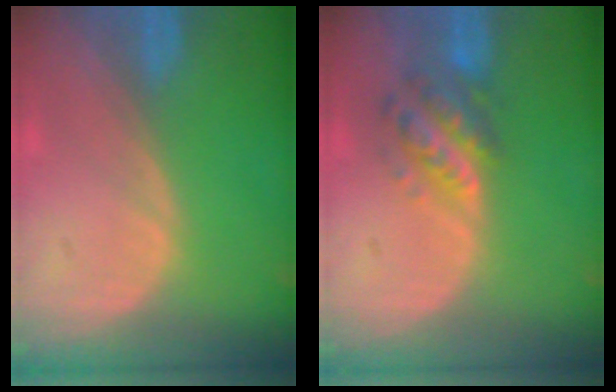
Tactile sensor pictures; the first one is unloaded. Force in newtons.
{"total": 5.8, "press": 5.4, "slide": 2.0}